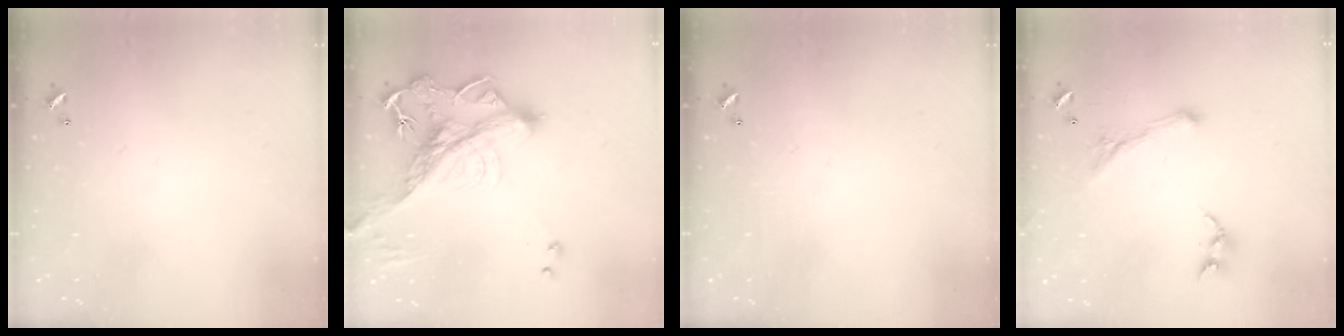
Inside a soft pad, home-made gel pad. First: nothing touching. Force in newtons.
{"total": 7.2, "press": 6.9, "slide": 1.8}
{"total": 0.0}
{"total": 0.7, "press": 0.6, "slide": 0.3}